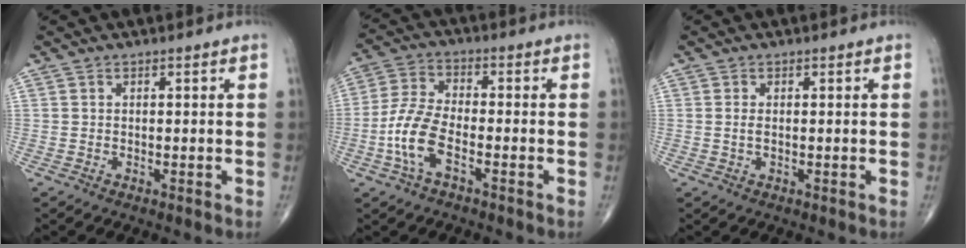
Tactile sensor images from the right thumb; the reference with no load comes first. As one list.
[{"total": 9.1, "force": [-3.5, 4.0, 7.5], "torque": [-0.167, 0.023, -0.071]}, {"total": 1.3, "force": [0.0, 0.6, 1.1], "torque": [-0.026, -0.002, 0.003]}]